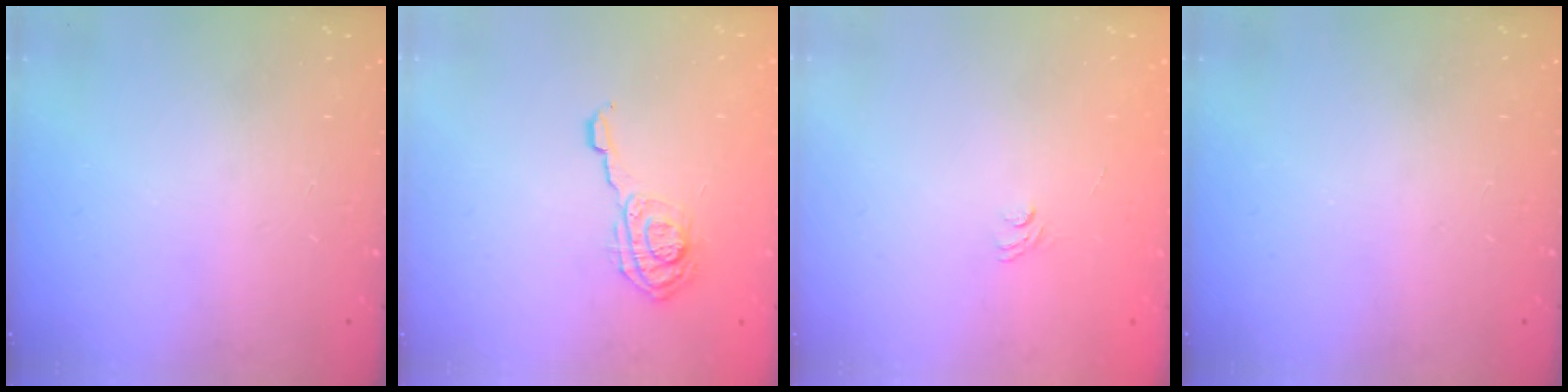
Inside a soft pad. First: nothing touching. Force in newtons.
{"total": 9.1, "press": 9.1, "slide": 0.2}
{"total": 2.4, "press": 2.1, "slide": 1.1}
{"total": 0.0}